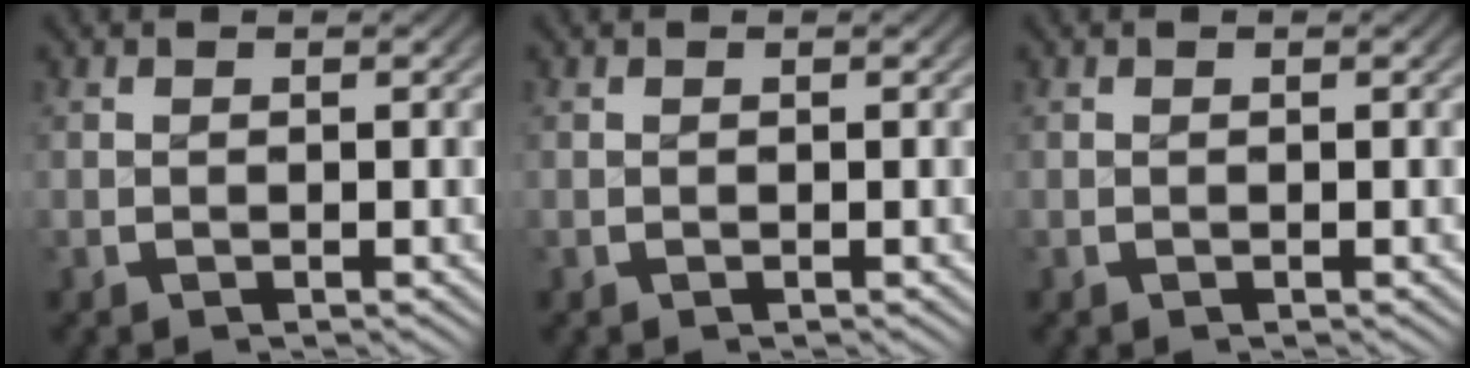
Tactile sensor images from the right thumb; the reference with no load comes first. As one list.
[{"total": 0.0}, {"total": 0.0}]